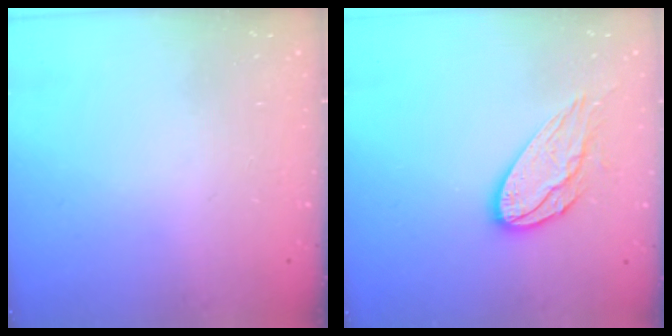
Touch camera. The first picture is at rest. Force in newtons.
{"total": 11.5, "press": 11.5, "slide": 0.6}